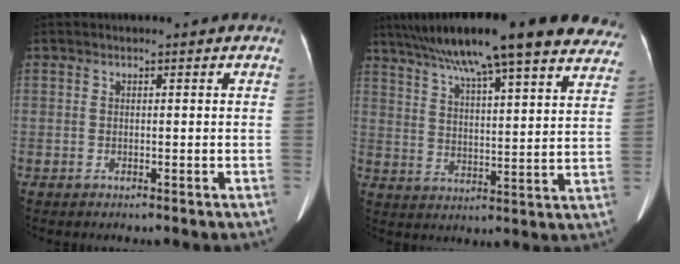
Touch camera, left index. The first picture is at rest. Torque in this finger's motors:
{"motor_torque": [0.42, -1.26, 1.05, 0.21]}